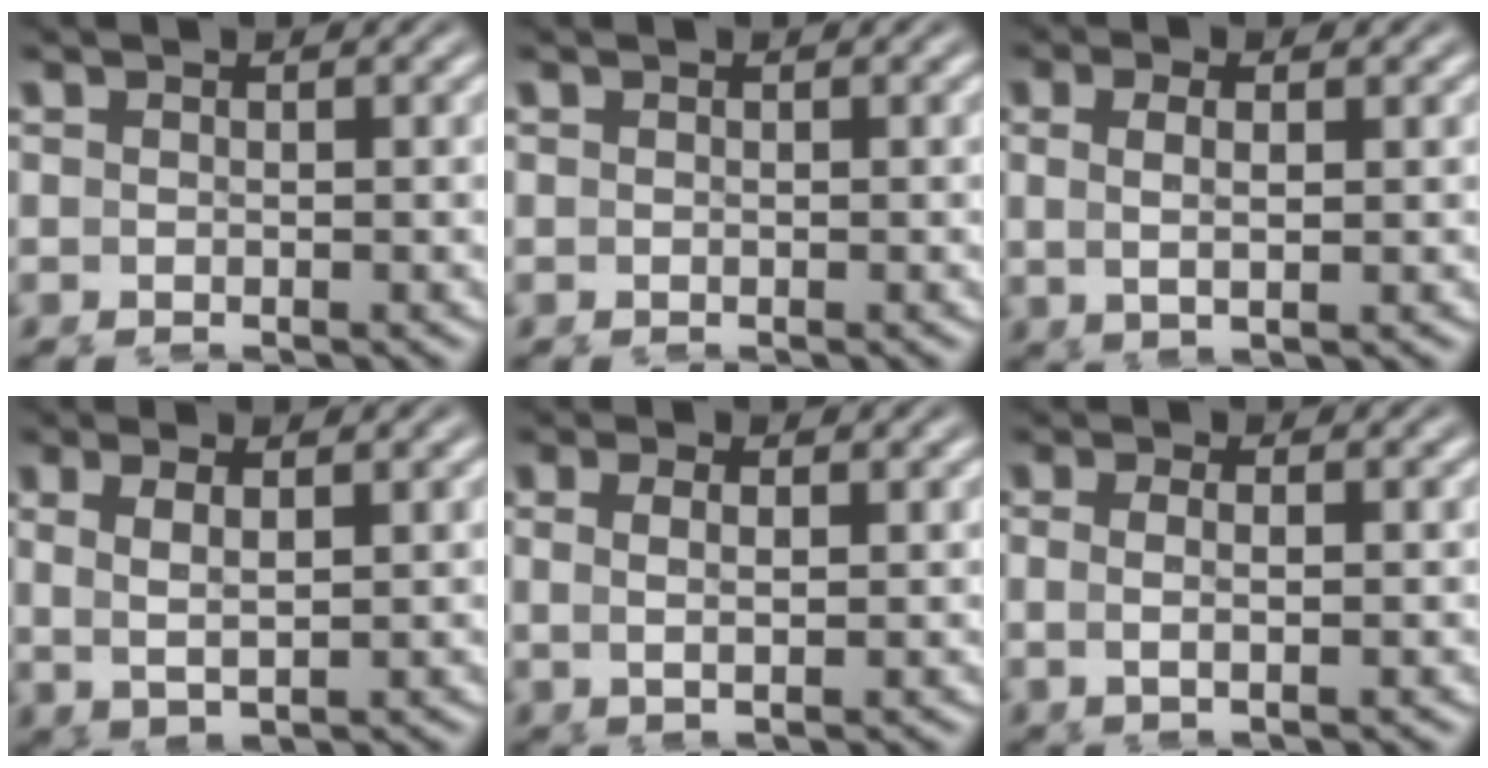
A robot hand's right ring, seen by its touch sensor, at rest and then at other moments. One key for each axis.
{"total": 0.0}
{"total": 2.9, "fx": 0.2, "fy": 1.3, "fz": 2.6, "tx": -0.051, "ty": 0.002, "tz": 0.002}
{"total": 4.5, "fx": 0.5, "fy": 2.8, "fz": 3.4, "tx": -0.078, "ty": 0.000, "tz": 0.006}
{"total": 2.2, "fx": 0.3, "fy": 0.8, "fz": 2.0, "tx": -0.042, "ty": -0.002, "tz": 0.006}
{"total": 2.2, "fx": -0.3, "fy": 0.7, "fz": 2.1, "tx": -0.046, "ty": -0.006, "tz": -0.005}